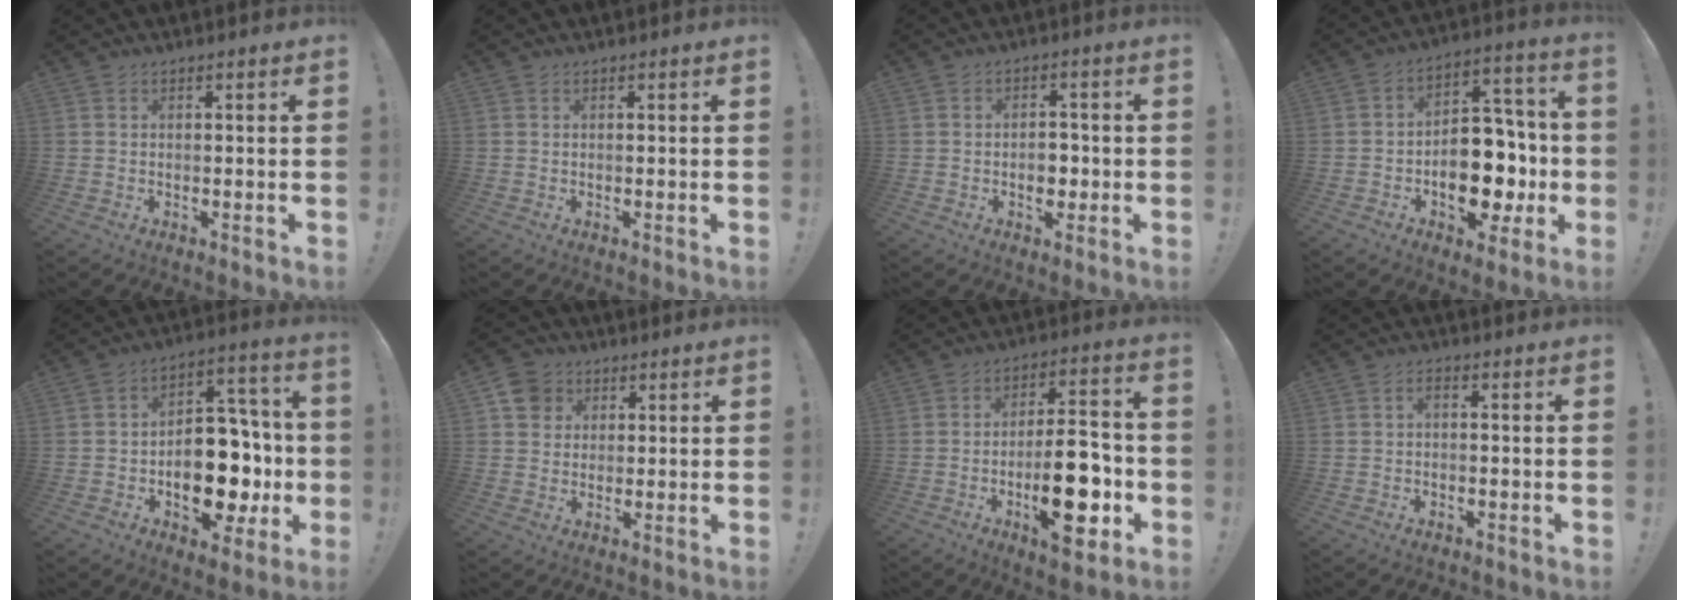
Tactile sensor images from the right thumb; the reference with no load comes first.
{"total": 0.0}
{"total": 5.2, "force": [-1.4, 4.0, 3.0], "torque": [-0.036, 0.008, -0.026]}
{"total": 16.6, "force": [-4.8, 11.3, 11.2], "torque": [-0.139, 0.037, -0.066]}
{"total": 18.6, "force": [-4.9, 12.0, 13.3], "torque": [-0.163, 0.038, -0.065]}
{"total": 6.7, "force": [2.7, 5.9, 1.8], "torque": [-0.024, -0.008, 0.054]}
{"total": 19.5, "force": [-5.7, 8.0, 16.9], "torque": [-0.248, 0.025, -0.083]}
{"total": 1.8, "force": [-0.7, 0.4, 1.6], "torque": [-0.028, 0.006, -0.012]}